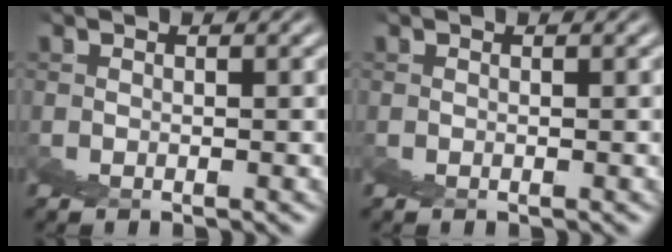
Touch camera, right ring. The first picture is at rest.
{"total": 0.0}